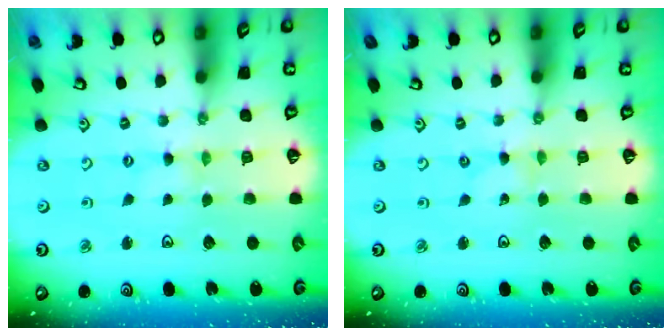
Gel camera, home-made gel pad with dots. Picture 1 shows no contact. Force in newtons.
{"total": 0.0}